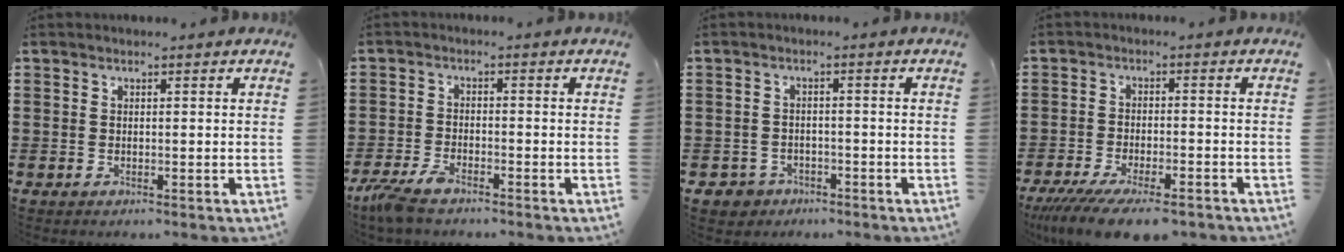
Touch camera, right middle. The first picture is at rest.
{"total": 4.2, "force": [-3.3, 0.9, 2.4], "torque": [-0.076, -0.011, -0.072]}
{"total": 2.2, "force": [-1.8, 1.2, 0.2], "torque": [-0.012, 0.001, -0.039]}
{"total": 6.8, "force": [-5.6, 1.0, 3.8], "torque": [-0.084, -0.015, -0.104]}